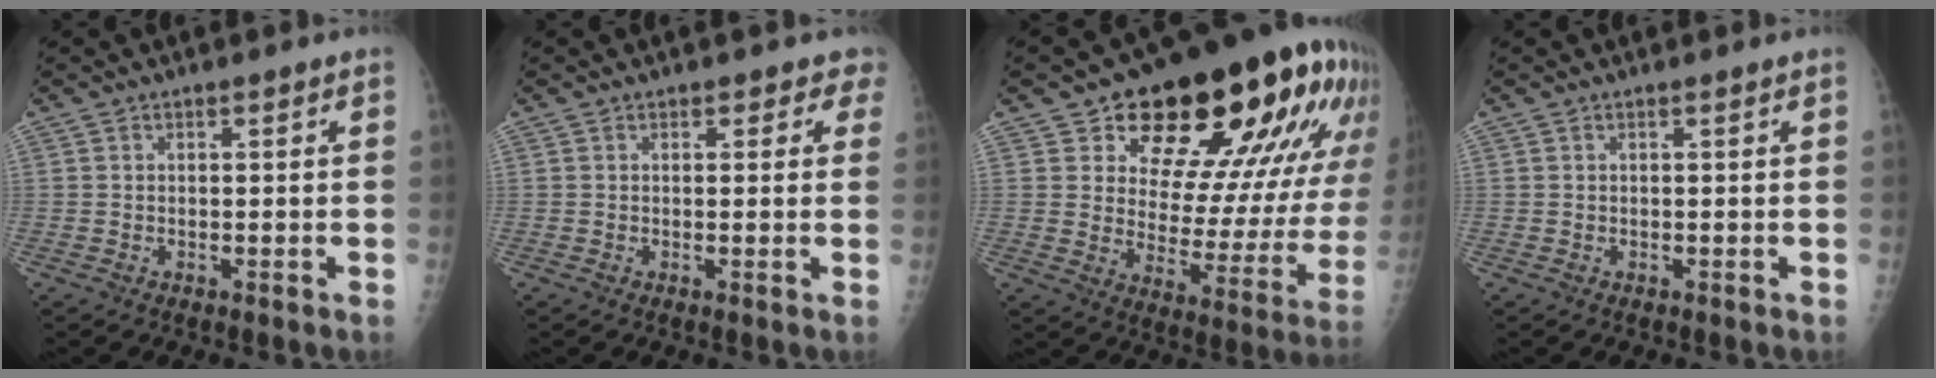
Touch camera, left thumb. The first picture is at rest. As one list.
[{"total": 2.3, "force": [1.5, 1.7, 0.6], "torque": [0.025, -0.005, 0.001]}, {"total": 28.6, "force": [15.2, 13.1, 20.3], "torque": [-0.241, -0.034, 0.217]}, {"total": 0.0}]